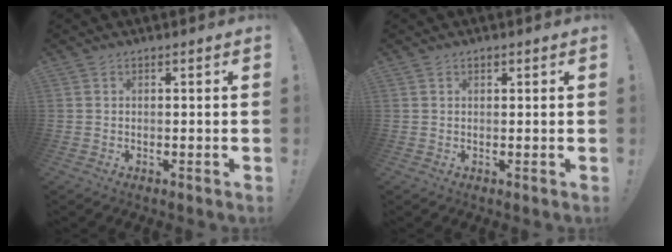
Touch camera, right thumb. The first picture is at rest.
{"total": 0.7, "force": [0.3, 0.6, 0.2], "torque": [0.004, -0.002, 0.005]}